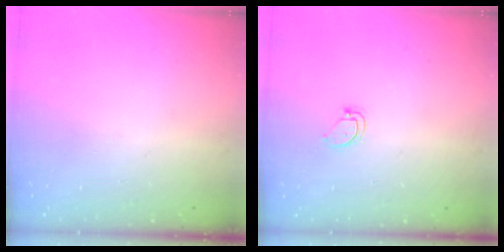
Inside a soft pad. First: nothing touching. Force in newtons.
{"total": 3.6, "press": 3.6, "slide": 0.2}